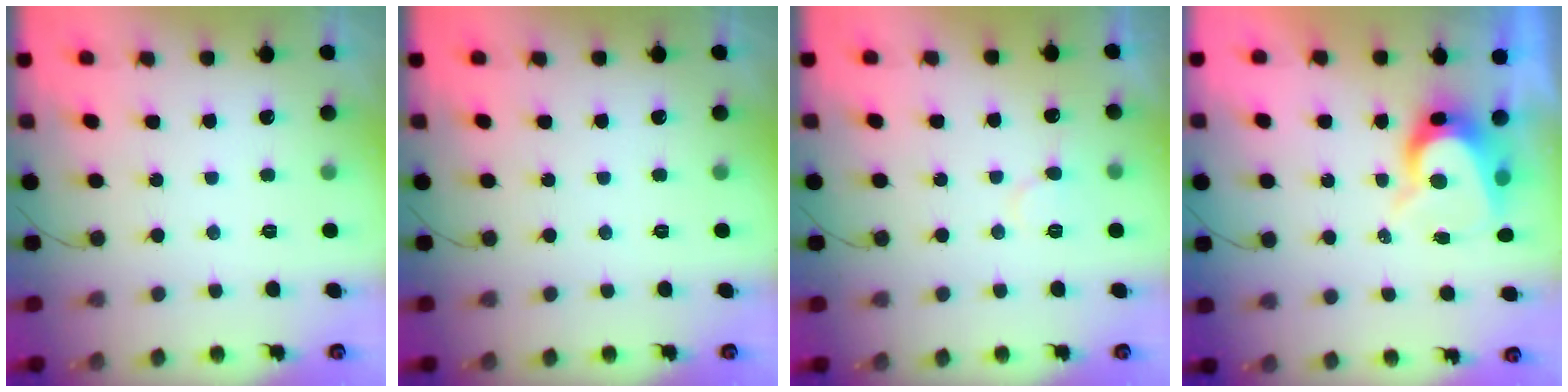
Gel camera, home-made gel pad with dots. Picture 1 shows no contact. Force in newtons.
{"total": 0.0}
{"total": 6.1, "press": 6.1, "slide": 0.6}
{"total": 8.0, "press": 8.0, "slide": 0.6}